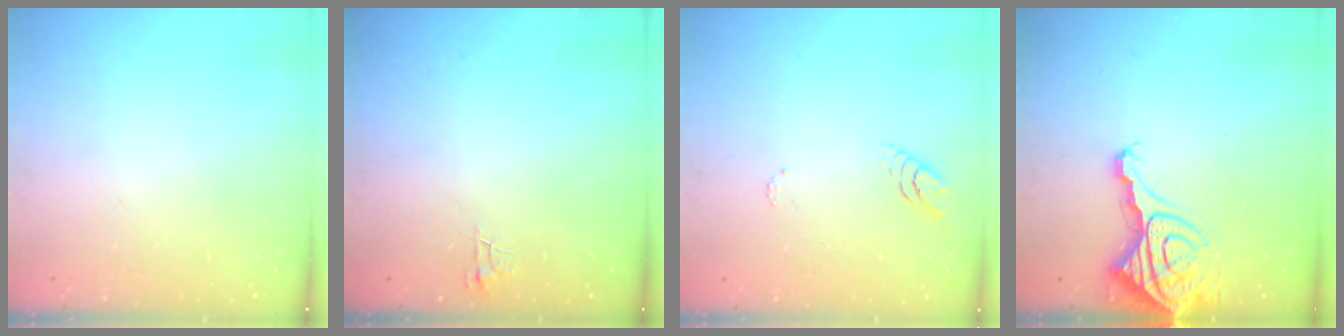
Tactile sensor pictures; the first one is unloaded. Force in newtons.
{"total": 5.5, "press": 5.5, "slide": 0.6}
{"total": 4.1, "press": 4.1, "slide": 0.4}
{"total": 11.5, "press": 11.5, "slide": 1.0}